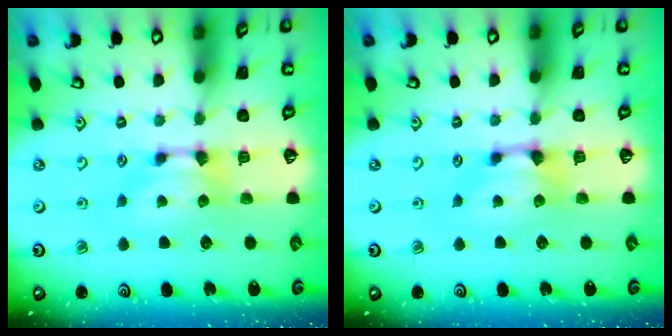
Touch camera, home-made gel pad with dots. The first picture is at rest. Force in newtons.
{"total": 0.8, "press": 0.3, "slide": 0.7}